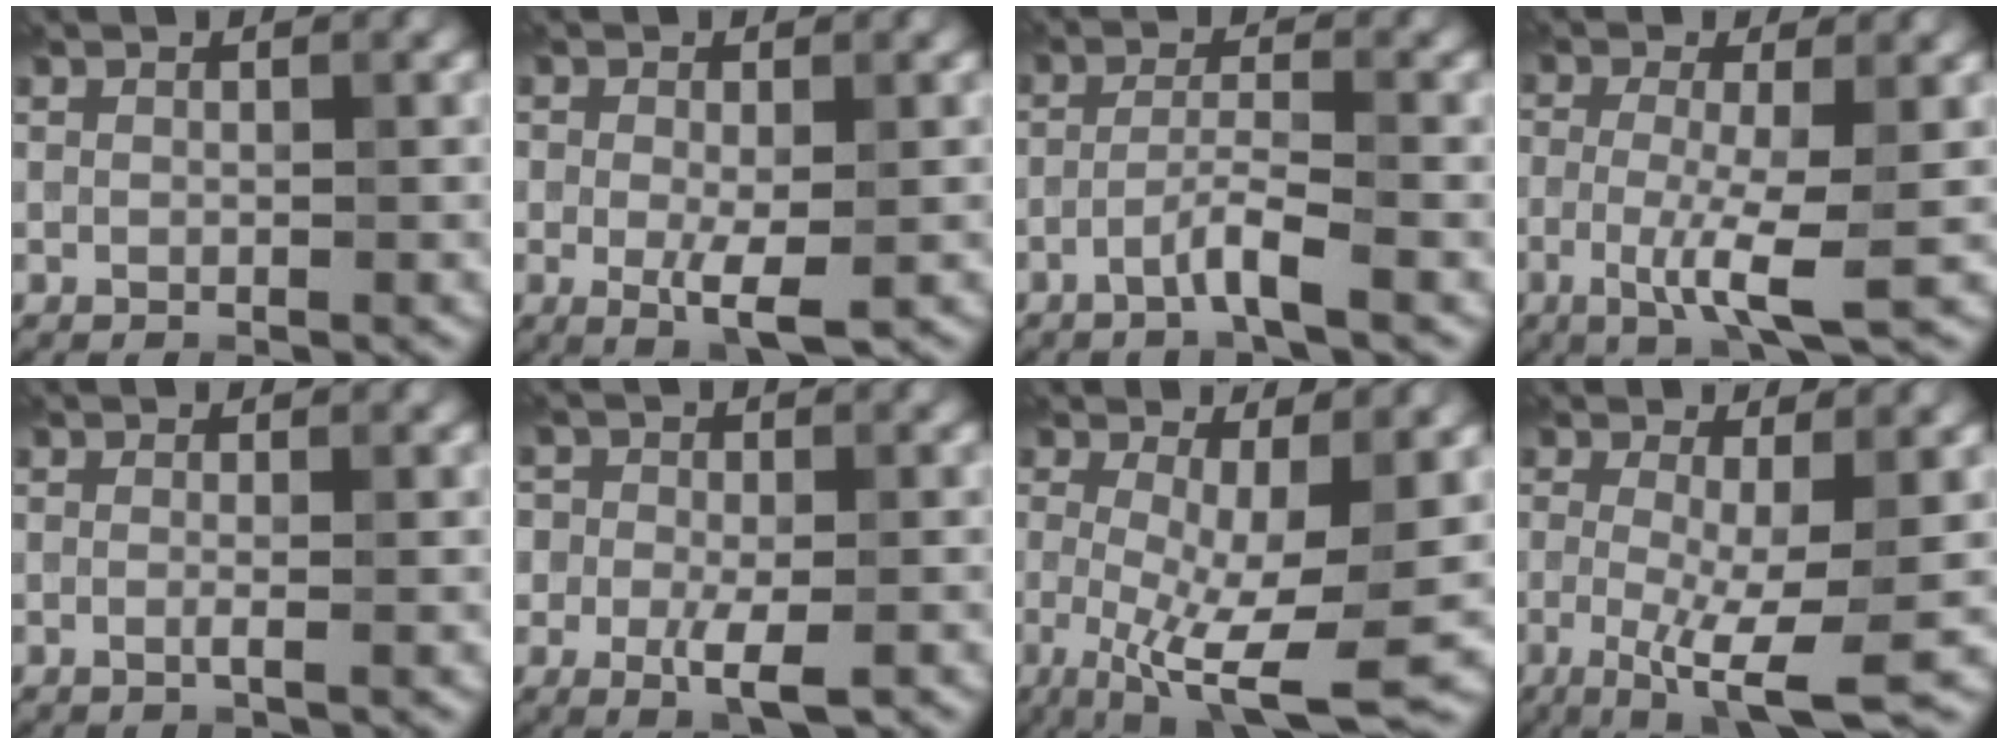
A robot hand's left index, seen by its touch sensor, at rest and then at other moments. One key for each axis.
{"total": 3.5, "fx": -0.7, "fy": 1.4, "fz": 3.1, "tx": -0.055, "ty": -0.012, "tz": -0.011}
{"total": 2.9, "fx": -1.5, "fy": 0.1, "fz": 2.4, "tx": -0.046, "ty": 0.010, "tz": -0.036}
{"total": 5.2, "fx": -1.1, "fy": 1.0, "fz": 5.0, "tx": -0.099, "ty": -0.012, "tz": -0.026}
{"total": 1.0, "fx": -0.2, "fy": 0.2, "fz": 1.0, "tx": -0.016, "ty": -0.007, "tz": -0.007}
{"total": 5.2, "fx": -1.8, "fy": 3.3, "fz": 3.6, "tx": -0.058, "ty": -0.011, "tz": -0.035}
{"total": 9.5, "fx": -1.7, "fy": 2.4, "fz": 9.0, "tx": -0.154, "ty": -0.022, "tz": -0.025}
{"total": 6.8, "fx": -1.2, "fy": 1.4, "fz": 6.5, "tx": -0.110, "ty": -0.020, "tz": -0.021}